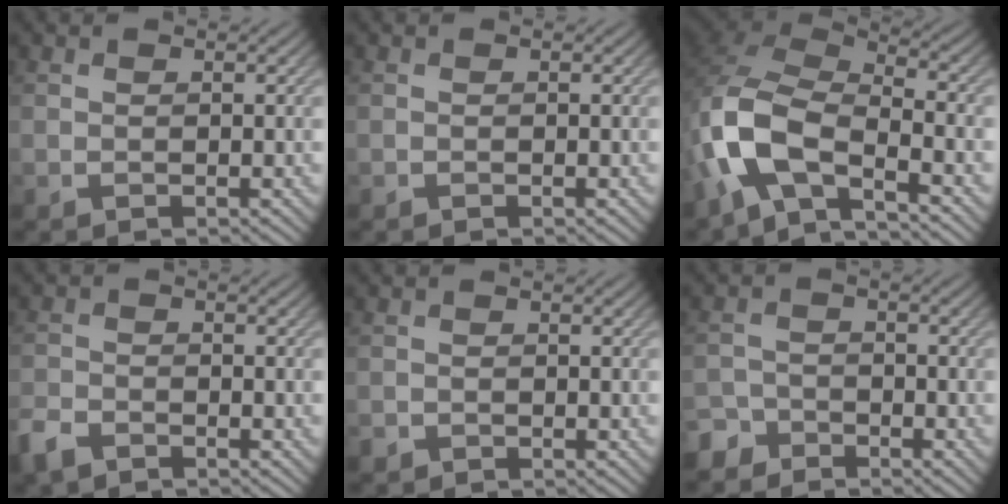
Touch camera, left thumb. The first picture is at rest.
{"total": 0.0}
{"total": 12.4, "force": [-5.7, 5.6, 9.5], "torque": [-0.208, -0.010, -0.128]}
{"total": 3.5, "force": [-2.7, 1.7, 1.4], "torque": [-0.033, -0.008, -0.065]}
{"total": 1.0, "force": [-0.8, 0.7, 0.2], "torque": [-0.004, -0.005, -0.017]}
{"total": 3.2, "force": [-2.7, 1.6, 0.2], "torque": [0.002, 0.002, -0.063]}